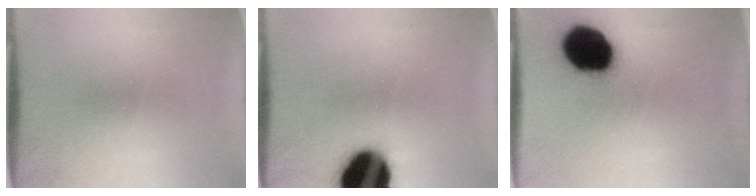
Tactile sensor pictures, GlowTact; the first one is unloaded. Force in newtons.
{"total": 19.9}
{"total": 19.7}